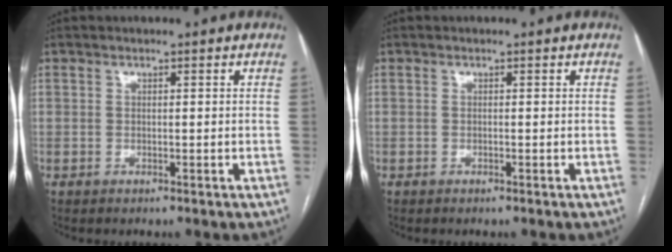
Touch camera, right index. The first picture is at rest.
{"total": 0.0}